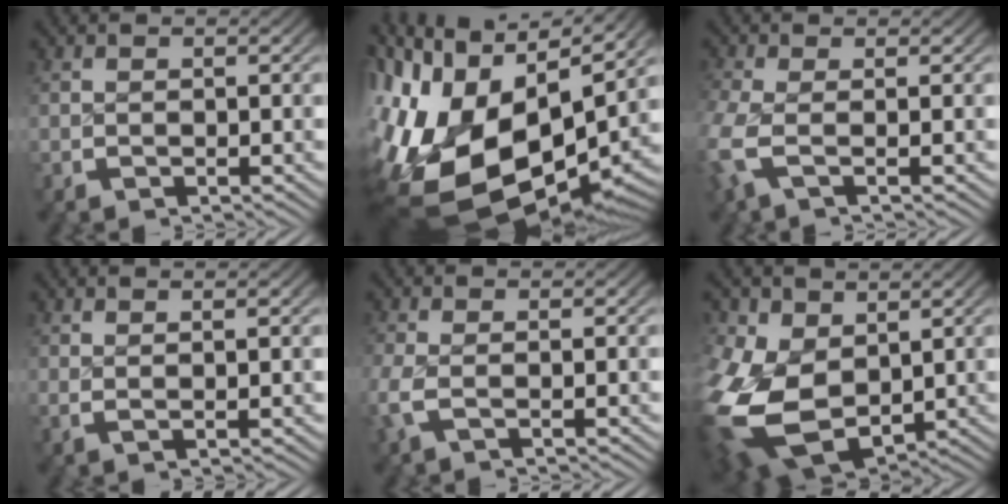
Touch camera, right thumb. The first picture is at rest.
{"total": 22.6, "force": [-2.4, 14.9, 16.9], "torque": [-0.357, -0.084, 0.005]}
{"total": 3.5, "force": [-0.7, 2.0, 2.8], "torque": [-0.101, -0.019, -0.006]}
{"total": 1.6, "force": [0.9, 0.0, 1.3], "torque": [-0.025, -0.003, 0.020]}
{"total": 2.4, "force": [-0.5, 1.2, 2.0], "torque": [-0.067, -0.011, -0.005]}
{"total": 14.5, "force": [-4.4, 10.8, 8.7], "torque": [-0.263, -0.099, -0.031]}